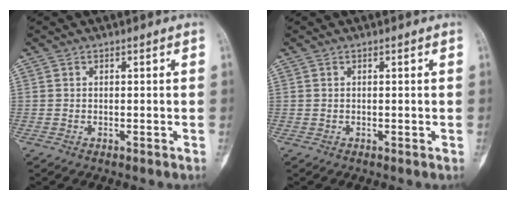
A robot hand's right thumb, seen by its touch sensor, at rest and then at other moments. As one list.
[{"total": 0.0}]